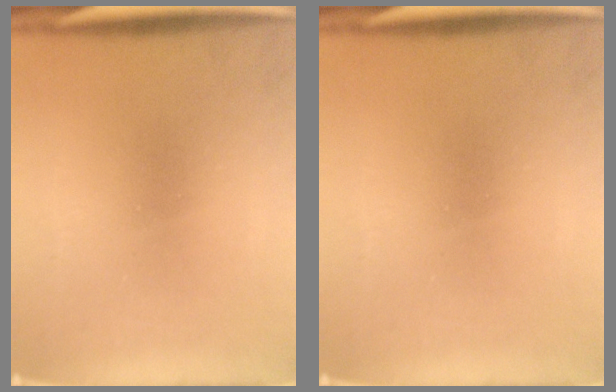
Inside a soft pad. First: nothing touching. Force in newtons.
{"total": 0.0}